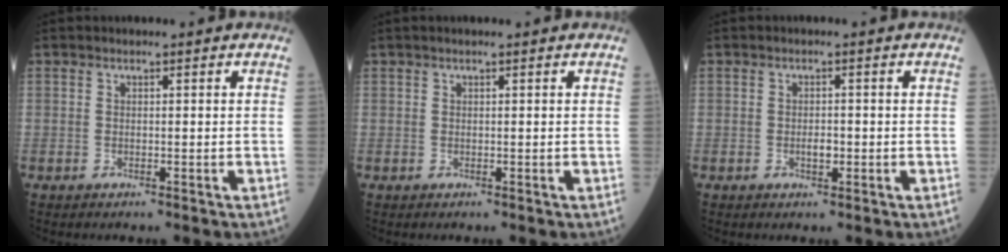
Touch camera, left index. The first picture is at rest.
{"total": 1.3, "force": [0.9, -0.1, 0.9], "torque": [-0.013, 0.012, 0.016]}
{"total": 1.5, "force": [-0.5, 0.7, 1.3], "torque": [-0.022, -0.002, -0.008]}